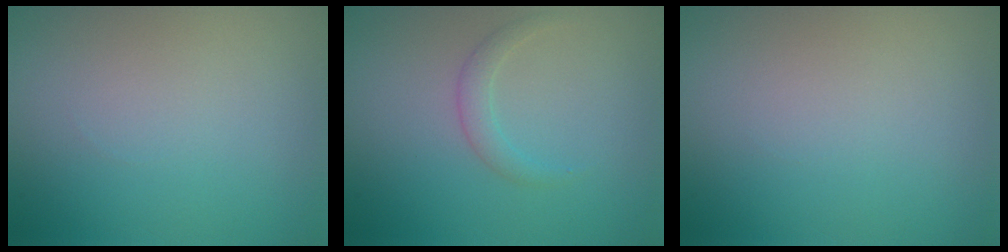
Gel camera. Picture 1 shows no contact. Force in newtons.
{"total": 1.2, "press": 1.2, "slide": 0.1}
{"total": 0.0}